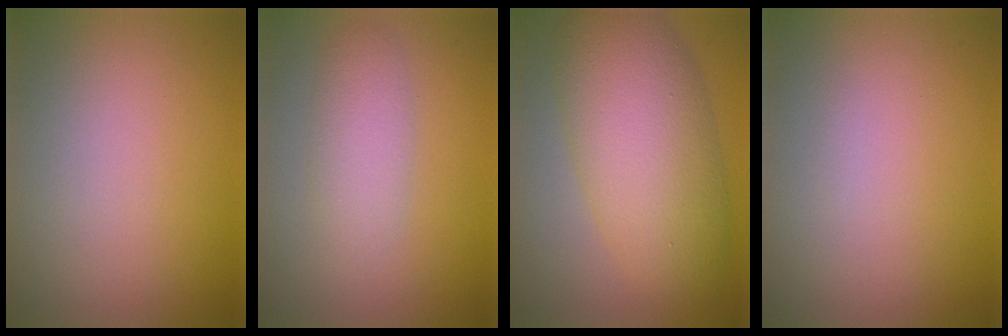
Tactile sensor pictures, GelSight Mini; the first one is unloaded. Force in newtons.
{"total": 2.9, "press": 2.9, "slide": 0.2}
{"total": 9.1, "press": 9.1, "slide": 0.1}
{"total": 0.0}